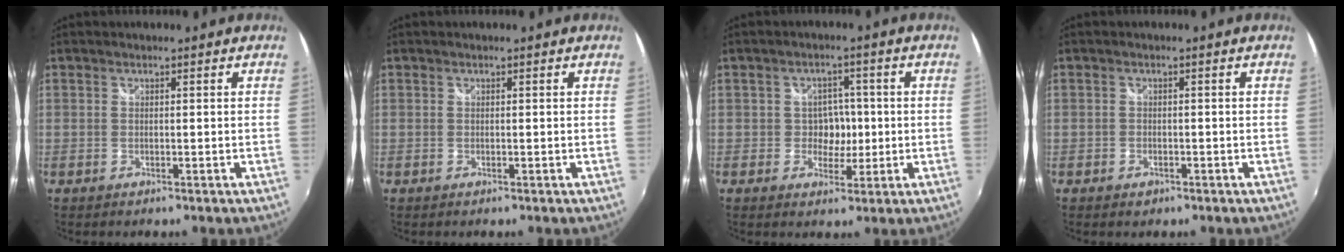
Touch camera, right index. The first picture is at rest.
{"total": 0.0}
{"total": 4.3, "force": [-0.4, 3.9, 1.8], "torque": [-0.028, 0.008, -0.004]}
{"total": 2.3, "force": [-1.4, 1.7, 0.5], "torque": [-0.015, -0.001, -0.021]}